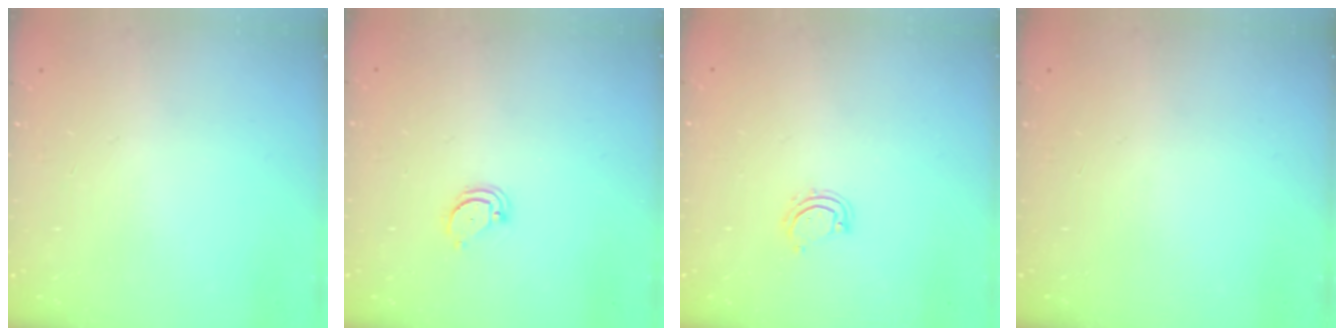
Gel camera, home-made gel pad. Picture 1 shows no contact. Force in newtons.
{"total": 2.1, "press": 2.1, "slide": 0.2}
{"total": 4.9, "press": 4.9, "slide": 0.3}
{"total": 0.0}